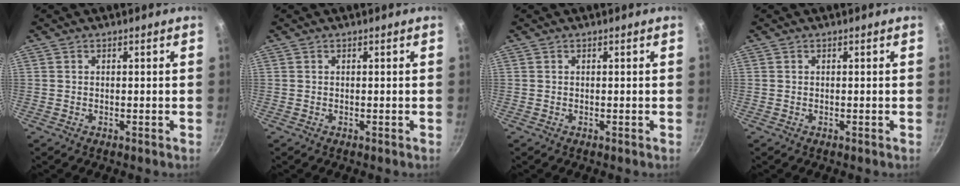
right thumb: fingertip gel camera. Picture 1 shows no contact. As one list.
[{"total": 0.0}, {"total": 0.0}, {"total": 0.0}]